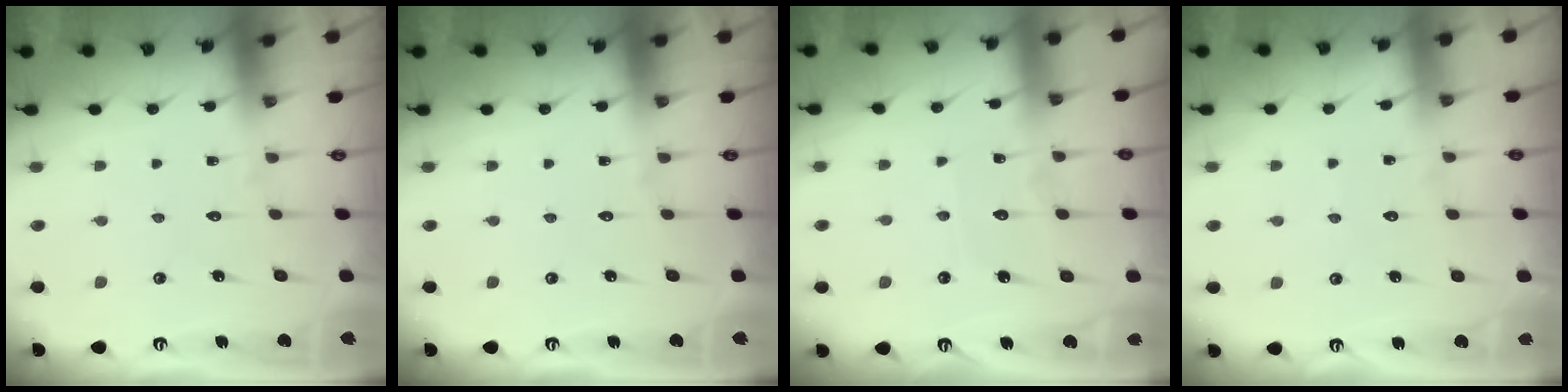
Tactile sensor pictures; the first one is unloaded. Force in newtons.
{"total": 0.0}
{"total": 6.8, "press": 6.7, "slide": 0.7}
{"total": 2.0, "press": 2.0, "slide": 0.3}